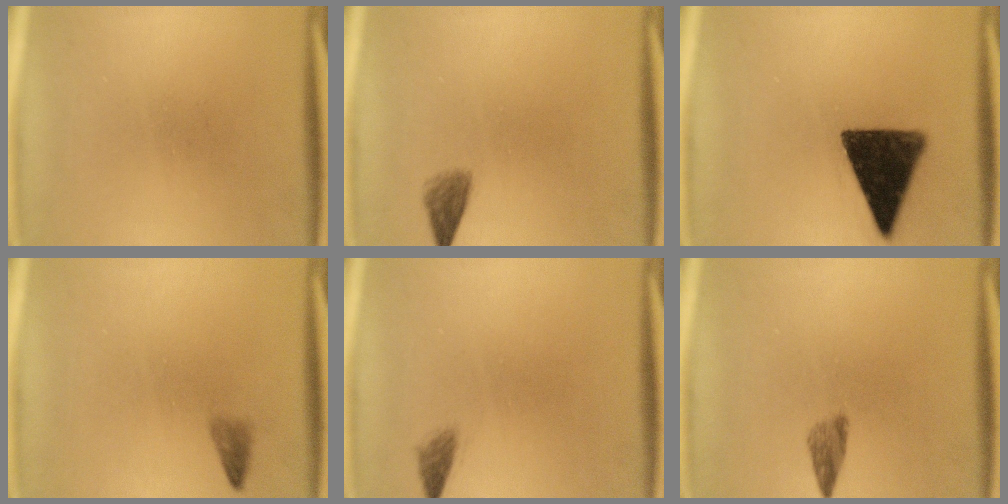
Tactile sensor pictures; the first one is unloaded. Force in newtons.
{"total": 2.0}
{"total": 14.3}
{"total": 1.2}
{"total": 1.3}
{"total": 2.1}